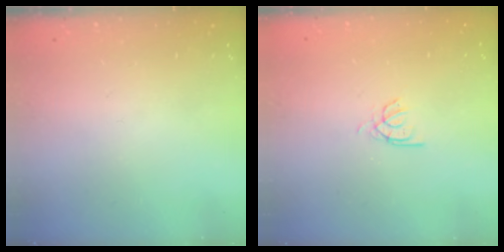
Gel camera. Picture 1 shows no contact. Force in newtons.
{"total": 2.5, "press": 2.4, "slide": 0.3}